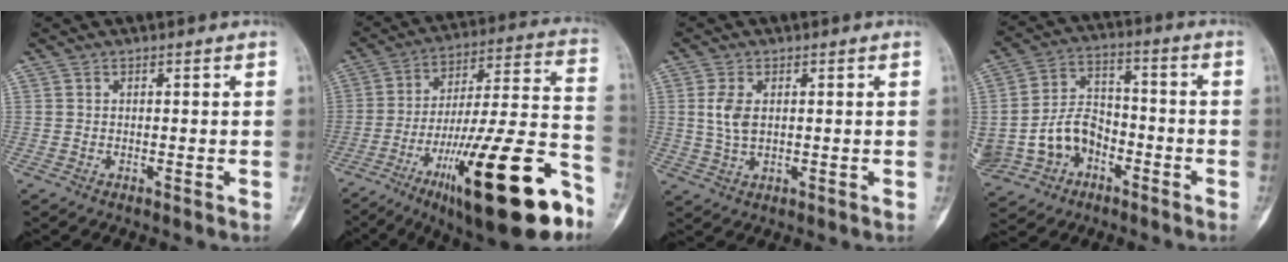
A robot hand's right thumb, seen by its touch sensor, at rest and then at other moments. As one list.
[{"total": 28.6, "force": [-14.9, 6.1, 23.7], "torque": [-0.339, 0.063, -0.231]}, {"total": 4.9, "force": [0.9, 2.8, 4.0], "torque": [-0.083, -0.003, 0.018]}, {"total": 14.6, "force": [-4.0, 11.6, 7.9], "torque": [-0.137, 0.042, -0.059]}]